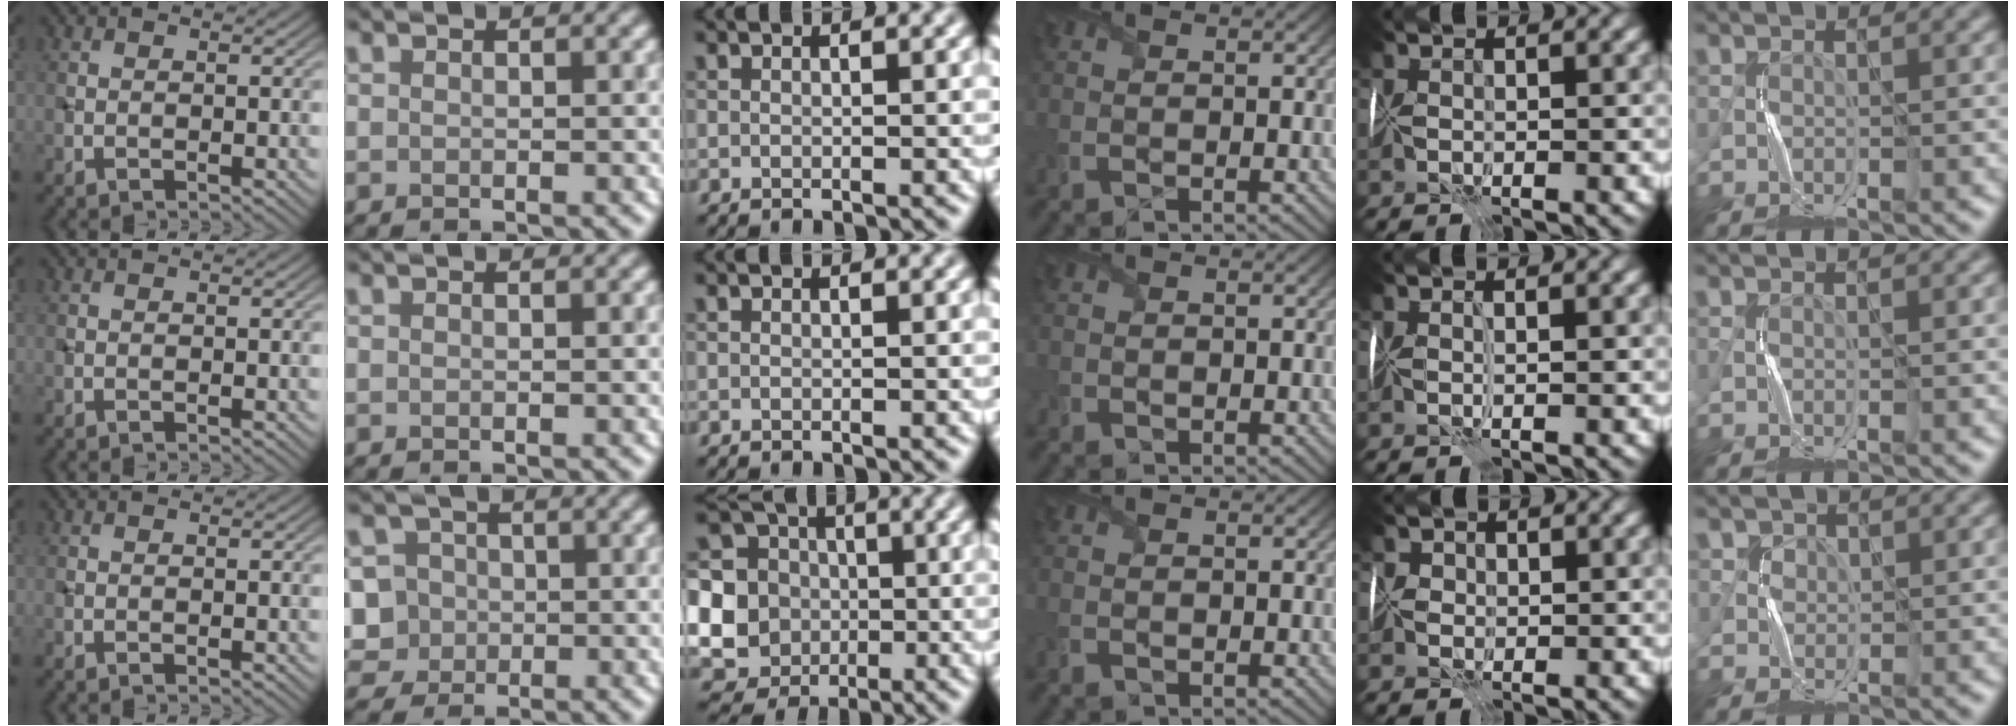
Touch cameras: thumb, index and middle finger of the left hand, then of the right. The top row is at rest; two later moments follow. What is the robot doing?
{"motion": "fold", "object": "wrapping paper"}